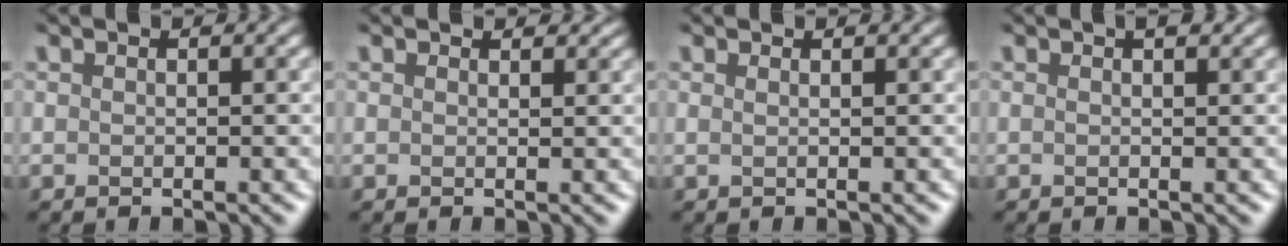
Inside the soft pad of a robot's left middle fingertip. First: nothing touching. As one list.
[{"total": 0.7, "force": [0.6, 0.2, 0.1], "torque": [0.001, 0.011, -0.001]}, {"total": 0.6, "force": [0.3, 0.2, 0.4], "torque": [-0.002, 0.003, -0.005]}, {"total": 1.5, "force": [0.7, 0.6, 1.1], "torque": [-0.001, 0.014, -0.004]}]